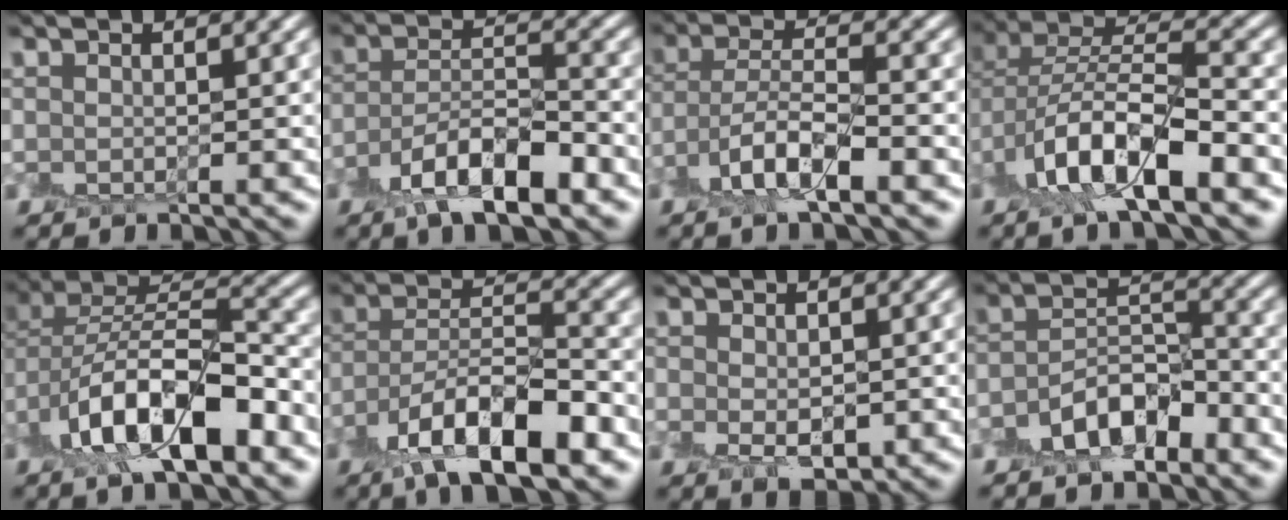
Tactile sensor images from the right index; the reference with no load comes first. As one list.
[{"total": 6.7, "force": [-4.2, 2.3, 4.6], "torque": [-0.077, -0.003, -0.084]}, {"total": 5.3, "force": [-3.5, 1.5, 3.7], "torque": [-0.070, 0.005, -0.074]}, {"total": 8.9, "force": [-4.6, 3.5, 6.7], "torque": [-0.125, 0.002, -0.094]}, {"total": 10.2, "force": [-4.8, 5.0, 7.5], "torque": [-0.126, 0.004, -0.091]}, {"total": 9.6, "force": [-6.0, 3.2, 6.8], "torque": [-0.111, 0.004, -0.115]}, {"total": 2.6, "force": [-0.8, 1.5, 2.0], "torque": [-0.033, -0.007, -0.013]}, {"total": 4.9, "force": [-3.4, 2.2, 2.8], "torque": [-0.045, 0.009, -0.067]}]